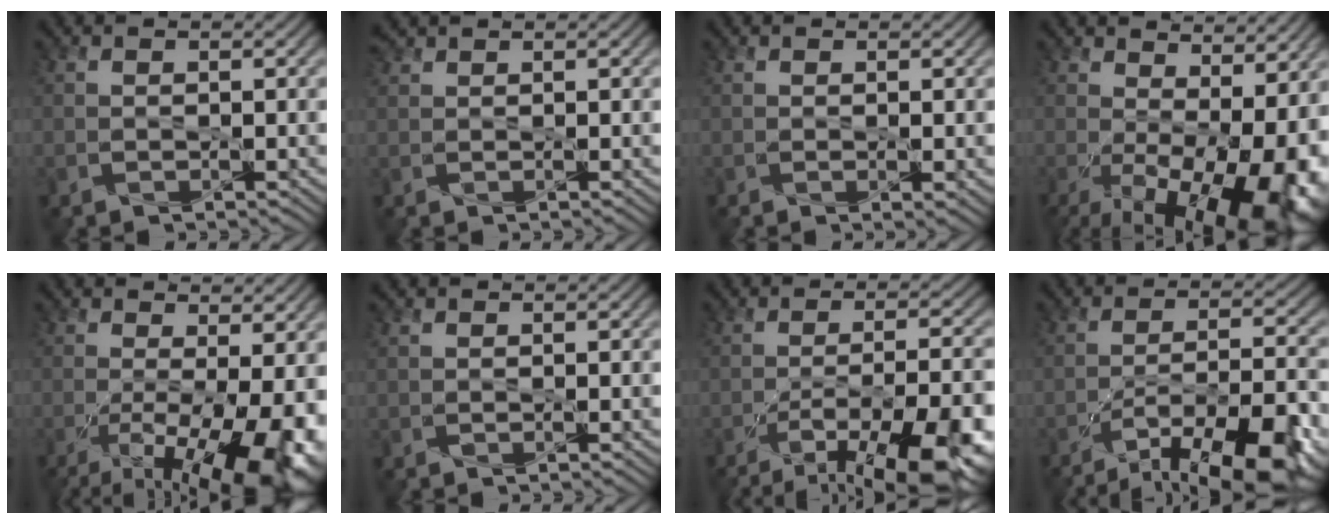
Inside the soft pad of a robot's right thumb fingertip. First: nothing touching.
{"total": 1.2, "force": [1.2, 0.0, 0.3], "torque": [-0.013, 0.010, 0.030]}
{"total": 1.1, "force": [0.1, 0.2, 1.0], "torque": [-0.017, -0.001, 0.001]}
{"total": 17.6, "force": [-2.3, 8.7, 15.2], "torque": [-0.208, -0.041, 0.015]}
{"total": 13.4, "force": [-4.2, 4.8, 11.8], "torque": [-0.185, -0.026, -0.043]}
{"total": 0.6, "force": [0.6, 0.0, 0.2], "torque": [-0.007, 0.005, 0.011]}
{"total": 15.3, "force": [-9.6, 4.4, 11.1], "torque": [-0.162, -0.014, -0.132]}
{"total": 13.6, "force": [-9.2, 3.6, 9.4], "torque": [-0.160, -0.007, -0.137]}